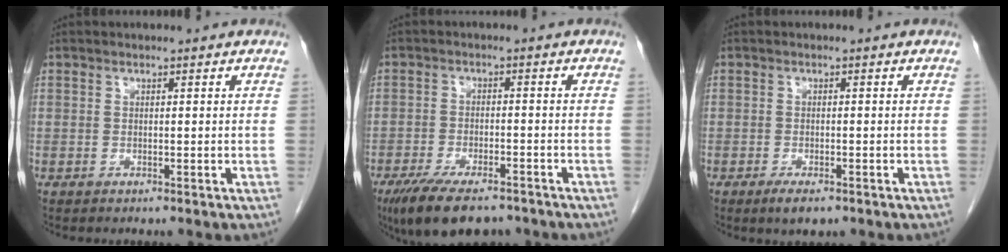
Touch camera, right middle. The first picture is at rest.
{"total": 11.0, "force": [-8.3, 3.7, 6.2], "torque": [-0.102, -0.014, -0.130]}
{"total": 2.7, "force": [-1.8, 0.9, 1.9], "torque": [-0.035, -0.003, -0.026]}